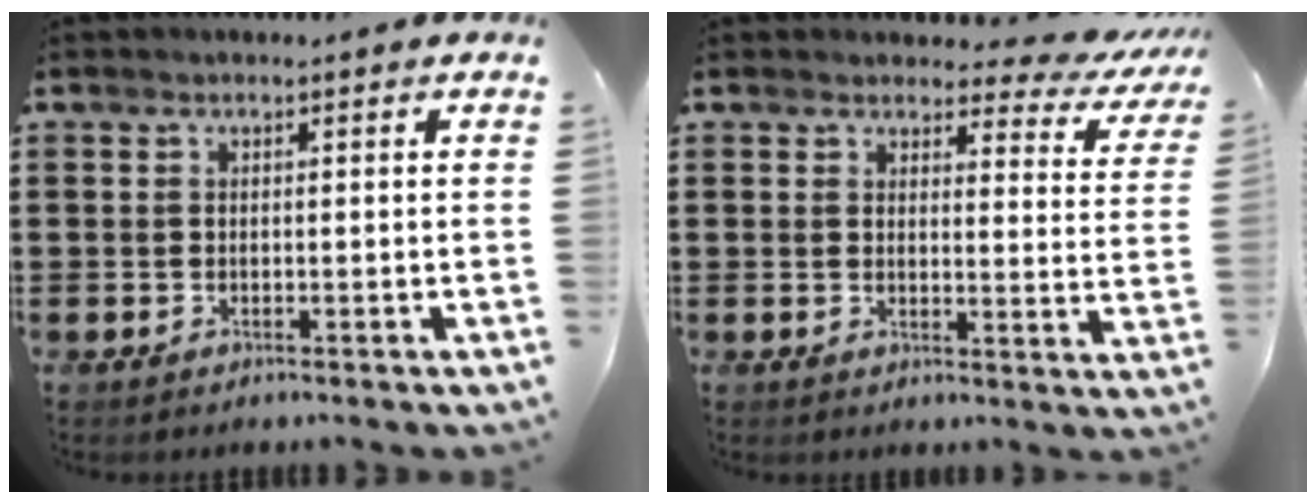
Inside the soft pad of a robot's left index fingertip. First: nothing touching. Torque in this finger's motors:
{"motor_torque": [1.15, -0.98, 0.19, 0.05]}